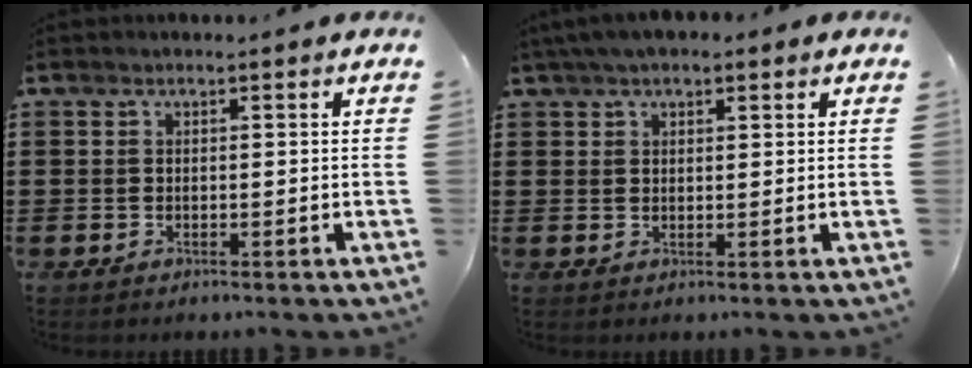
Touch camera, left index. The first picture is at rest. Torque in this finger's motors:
{"motor_torque": [1.11, -1.02, 0.51, 0.21]}